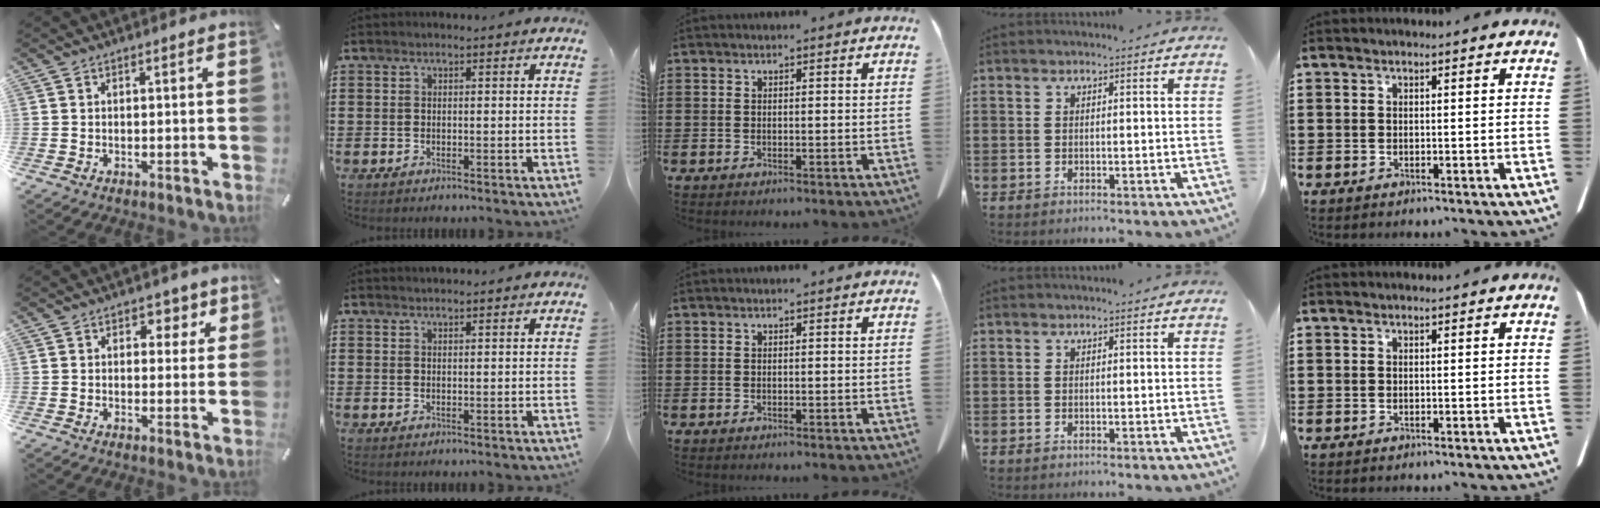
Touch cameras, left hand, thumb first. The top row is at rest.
{"thumb": {"total": 4.2, "force": [1.8, 3.3, 1.8], "torque": [0.002, -0.010, 0.019]}, "index": {"total": 1.2, "force": [1.1, 0.1, 0.2], "torque": [-0.005, 0.000, 0.022]}}